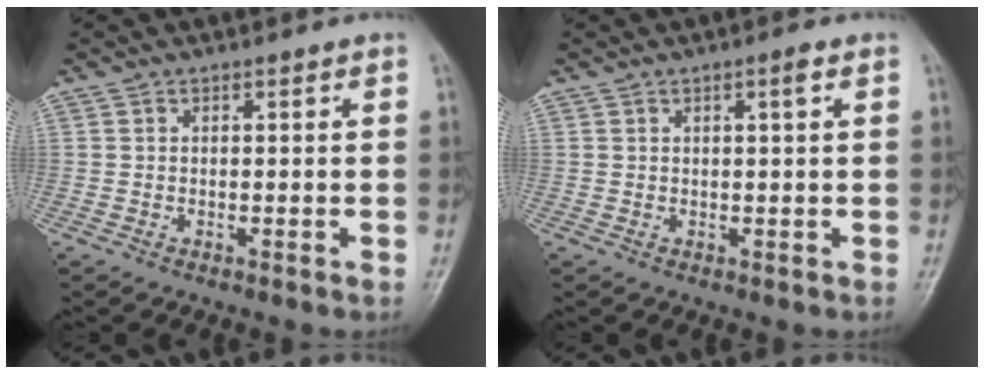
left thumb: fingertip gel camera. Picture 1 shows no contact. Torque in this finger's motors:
{"motor_torque": [-0.20, -0.10, -0.31, -0.19, 0.10]}